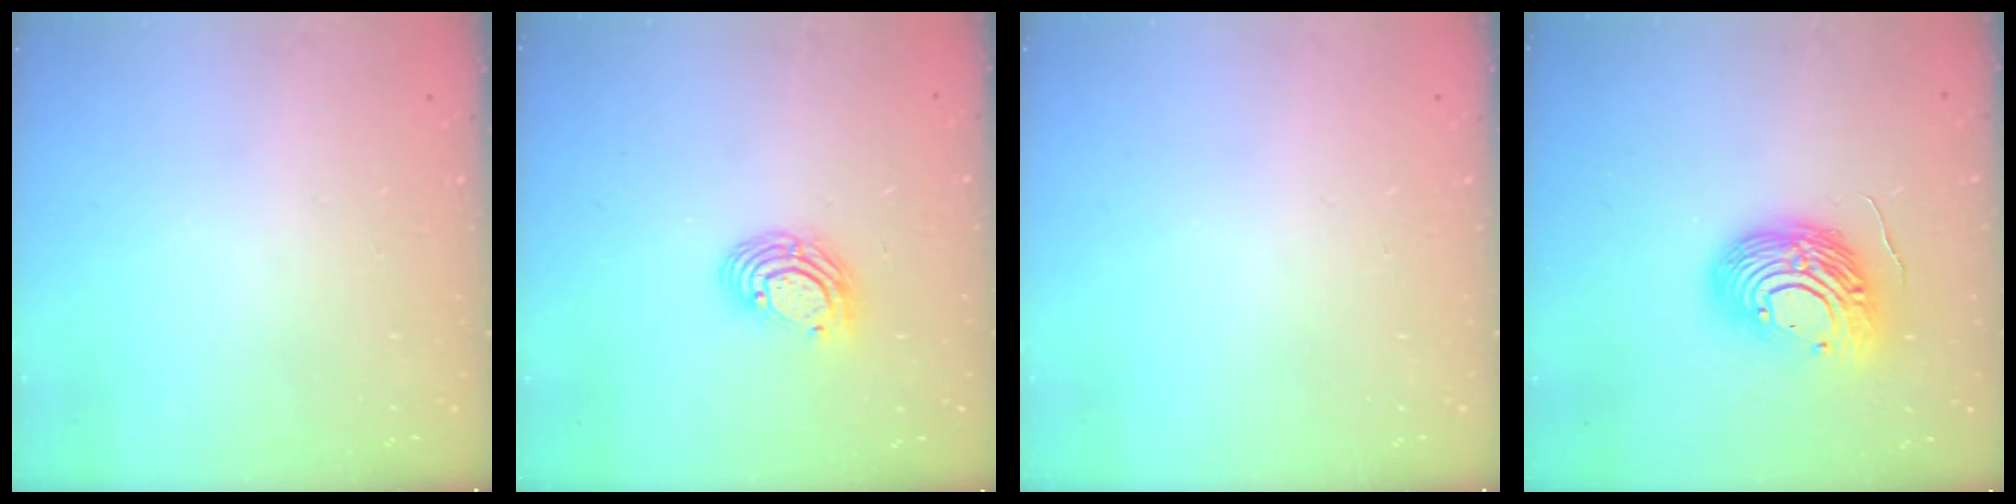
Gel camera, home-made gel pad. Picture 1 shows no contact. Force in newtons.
{"total": 7.9, "press": 7.8, "slide": 1.2}
{"total": 0.0}
{"total": 14.0, "press": 13.8, "slide": 2.2}